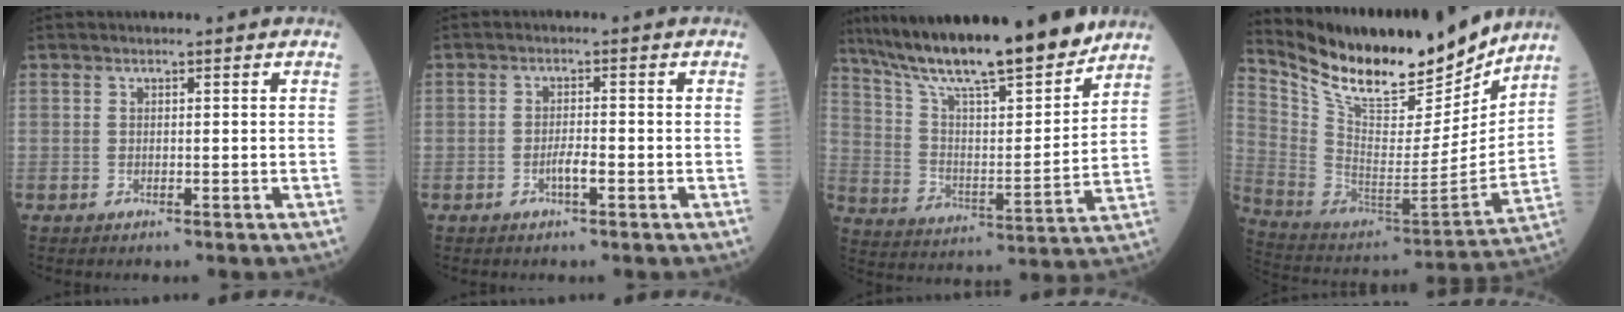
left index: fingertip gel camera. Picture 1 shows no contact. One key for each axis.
{"total": 2.1, "fx": -1.0, "fy": 0.3, "fz": 1.8, "tx": -0.032, "ty": 0.001, "tz": -0.018}
{"total": 20.3, "fx": 17.2, "fy": 1.8, "fz": 10.5, "tx": -0.179, "ty": -0.002, "tz": 0.285}
{"total": 22.5, "fx": 19.3, "fy": 5.5, "fz": 10.2, "tx": -0.194, "ty": -0.029, "tz": 0.323}